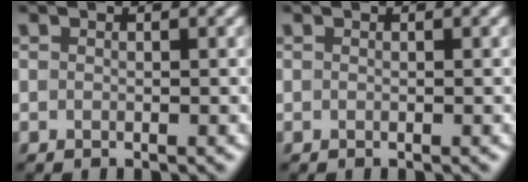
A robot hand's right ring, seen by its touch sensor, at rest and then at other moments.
{"total": 0.0}